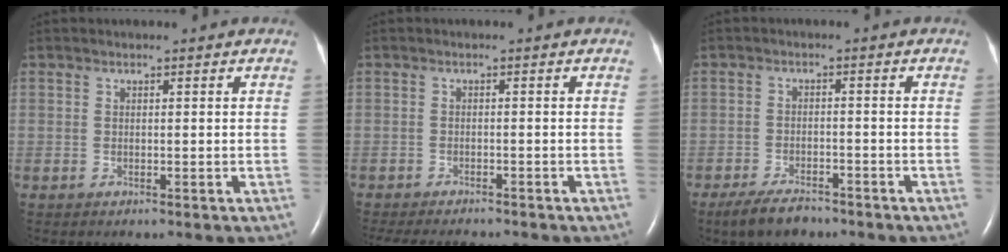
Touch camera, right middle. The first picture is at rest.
{"total": 7.5, "force": [-6.8, 1.2, 2.9], "torque": [-0.044, -0.011, -0.096]}
{"total": 4.7, "force": [-3.8, 1.6, 2.3], "torque": [-0.050, -0.005, -0.063]}